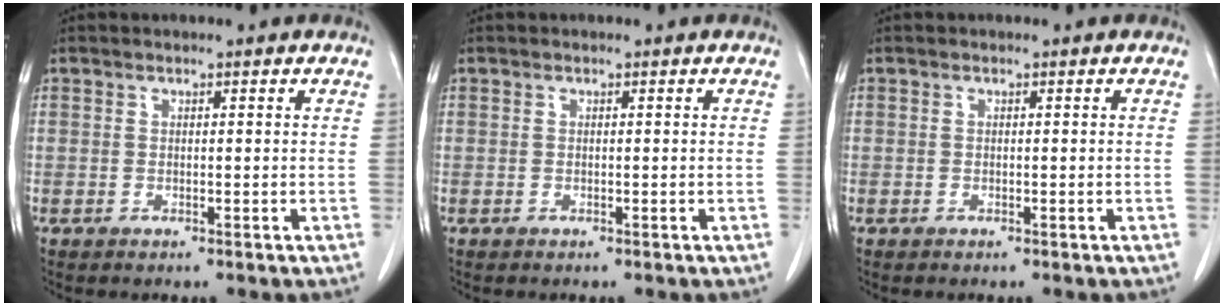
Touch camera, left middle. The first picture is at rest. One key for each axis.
{"total": 0.0}
{"total": 0.0}